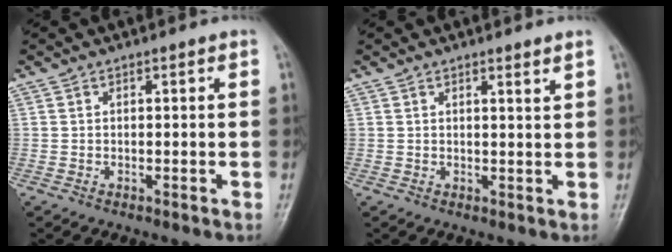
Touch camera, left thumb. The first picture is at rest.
{"total": 1.4, "force": [1.0, 0.1, 0.9], "torque": [-0.010, -0.009, 0.016]}